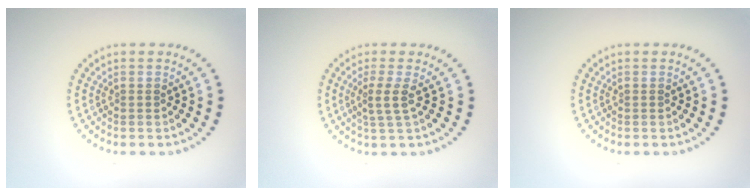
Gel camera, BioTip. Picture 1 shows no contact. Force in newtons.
{"total": 1.8, "press": 1.3, "slide": 1.3}
{"total": 0.0}